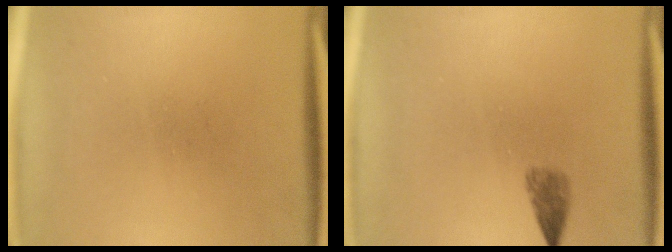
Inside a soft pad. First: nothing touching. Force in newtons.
{"total": 1.8}